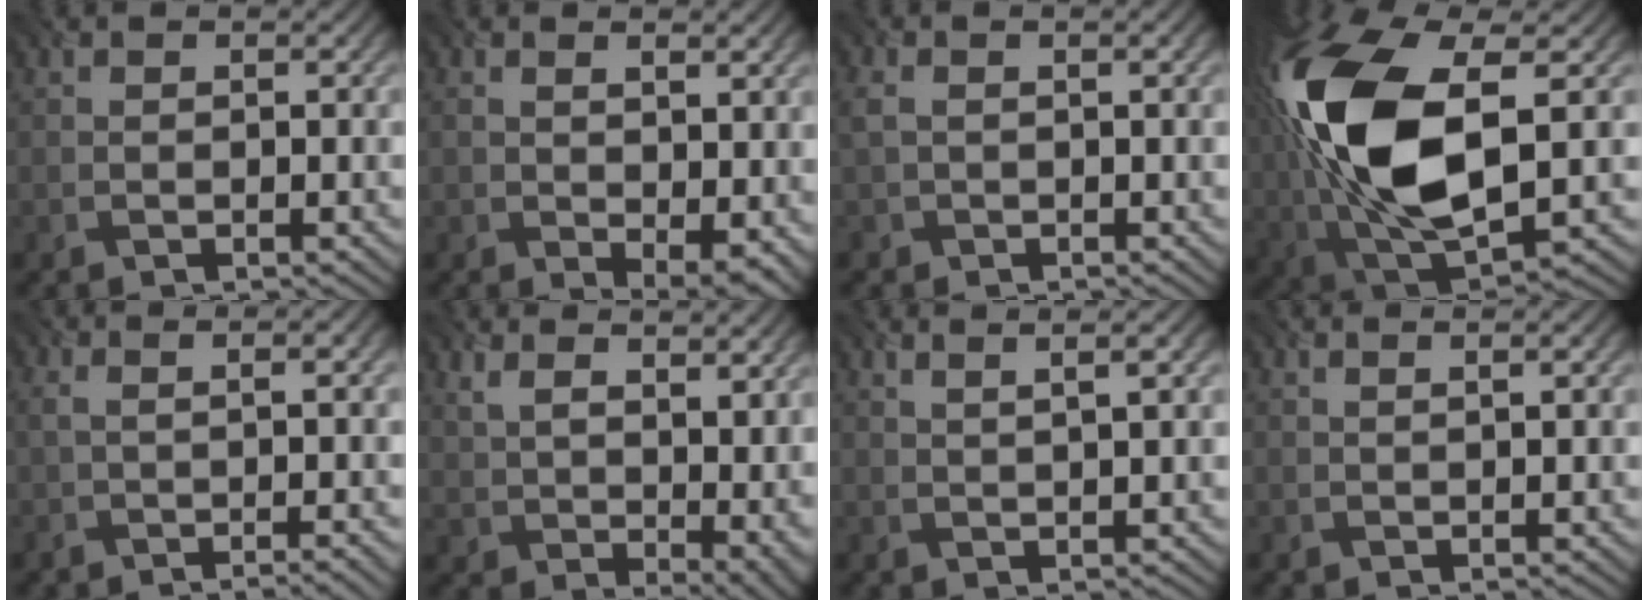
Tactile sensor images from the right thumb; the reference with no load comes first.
{"total": 4.7, "force": [0.7, 2.1, 4.2], "torque": [-0.077, -0.023, 0.032]}
{"total": 2.6, "force": [0.7, 1.4, 2.1], "torque": [-0.051, 0.006, 0.009]}
{"total": 17.8, "force": [1.5, 8.7, 15.5], "torque": [-0.364, 0.005, 0.029]}
{"total": 5.3, "force": [-0.6, 1.7, 5.0], "torque": [-0.054, -0.003, -0.009]}
{"total": 10.1, "force": [4.7, 5.0, 7.3], "torque": [-0.126, -0.006, 0.105]}
{"total": 3.9, "force": [2.0, 0.7, 3.2], "torque": [-0.039, 0.014, 0.023]}
{"total": 1.1, "force": [0.6, 0.0, 1.0], "torque": [-0.019, 0.009, 0.008]}